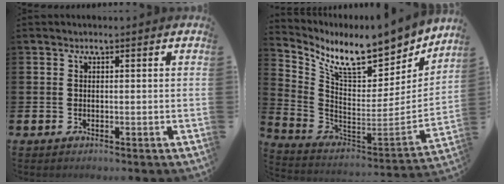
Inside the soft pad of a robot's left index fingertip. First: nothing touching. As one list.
[{"total": 10.9, "force": [9.1, 3.4, 4.8], "torque": [-0.104, -0.078, 0.154]}]